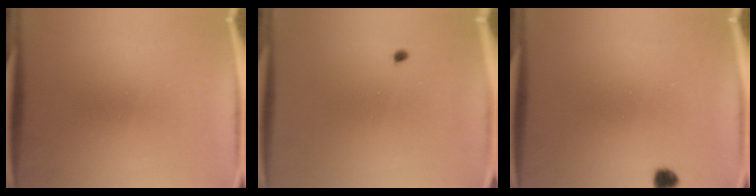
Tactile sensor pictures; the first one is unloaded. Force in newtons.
{"total": 0.5}
{"total": 1.8}